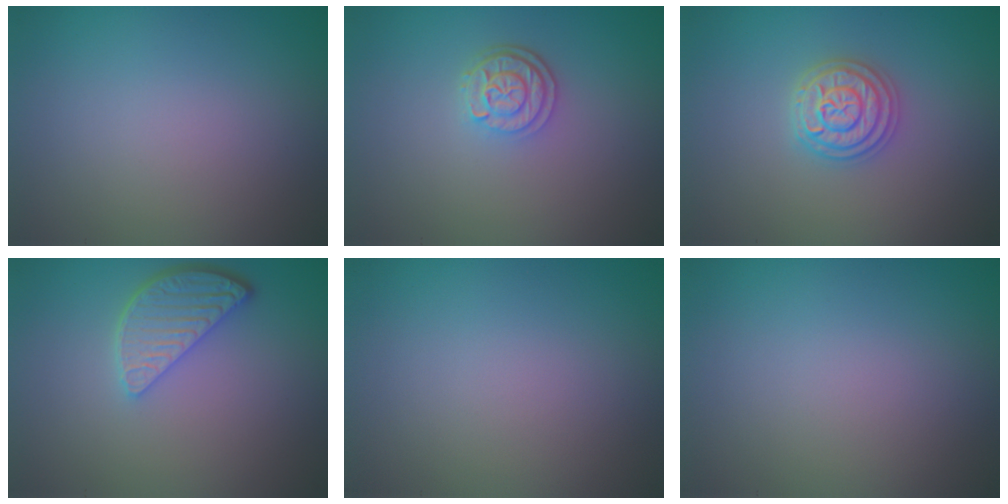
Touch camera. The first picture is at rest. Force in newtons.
{"total": 2.8, "press": 2.3, "slide": 1.6}
{"total": 3.2, "press": 3.2, "slide": 0.5}
{"total": 3.5, "press": 2.9, "slide": 2.0}
{"total": 0.0}
{"total": 0.0}